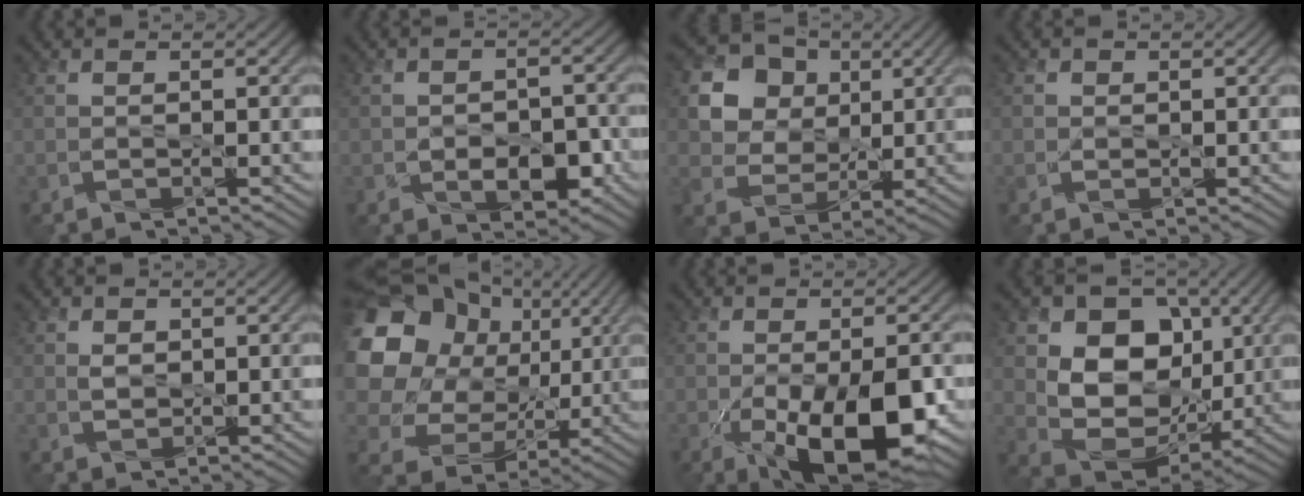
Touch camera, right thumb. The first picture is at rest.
{"total": 5.4, "force": [-1.8, 3.5, 3.7], "torque": [-0.056, -0.010, -0.026]}
{"total": 10.7, "force": [3.8, 8.8, 4.7], "torque": [-0.142, 0.015, 0.084]}
{"total": 1.1, "force": [0.1, 1.1, 0.3], "torque": [-0.007, -0.004, 0.000]}
{"total": 1.5, "force": [0.3, 1.2, 0.9], "torque": [-0.021, -0.003, 0.008]}
{"total": 21.1, "force": [6.1, 17.5, 10.2], "torque": [-0.297, 0.022, 0.123]}
{"total": 12.4, "force": [-4.4, 5.8, 10.1], "torque": [-0.175, -0.041, -0.058]}
{"total": 12.4, "force": [2.5, 9.4, 7.7], "torque": [-0.148, -0.011, 0.037]}